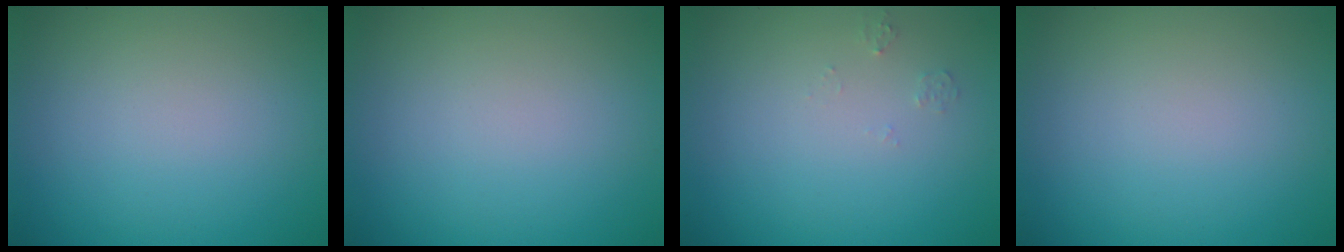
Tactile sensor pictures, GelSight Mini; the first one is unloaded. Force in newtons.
{"total": 0.0}
{"total": 0.7, "press": 0.7, "slide": 0.1}
{"total": 0.0}